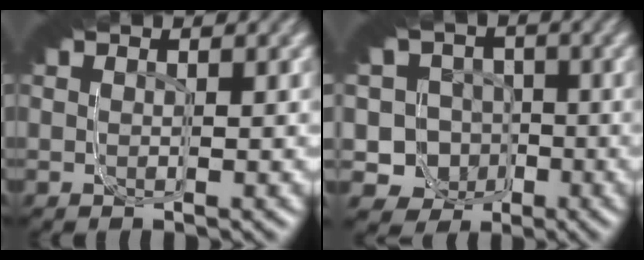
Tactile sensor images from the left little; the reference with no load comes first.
{"total": 12.9, "force": [-3.5, 11.2, 5.3], "torque": [-0.091, -0.052, -0.058]}